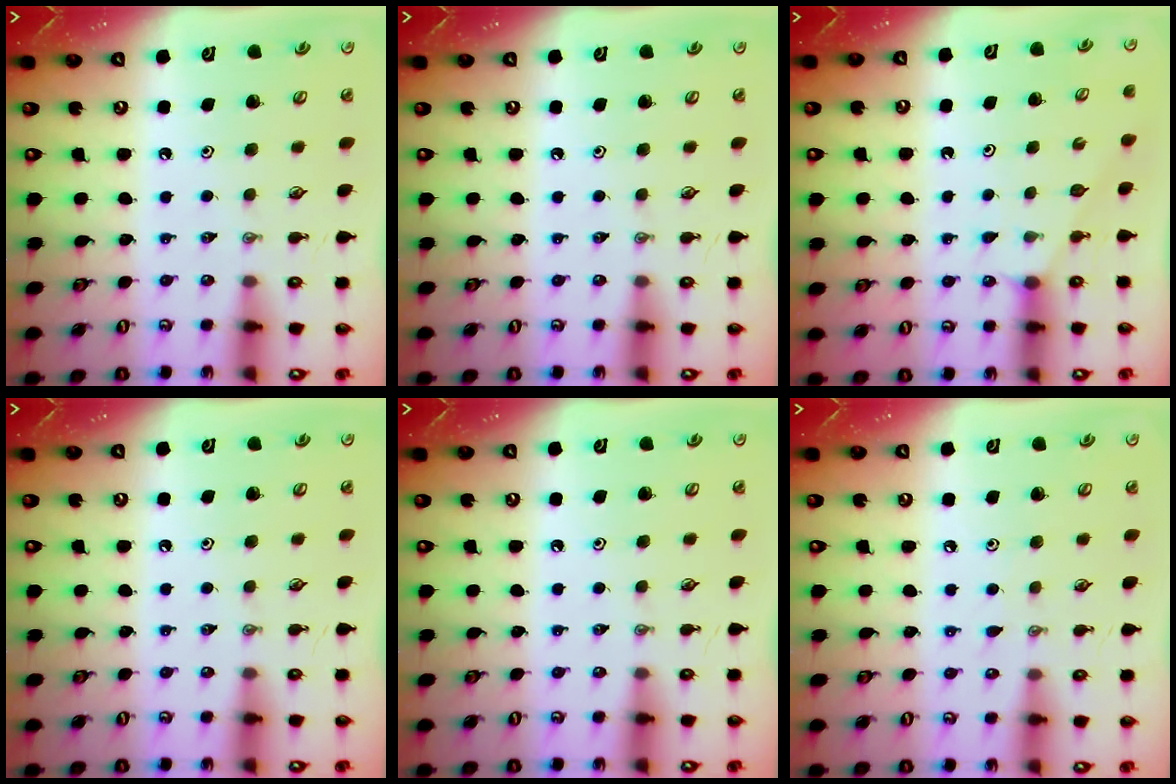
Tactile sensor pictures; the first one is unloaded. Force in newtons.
{"total": 0.0}
{"total": 2.4, "press": 2.4, "slide": 0.4}
{"total": 0.0}
{"total": 0.0}
{"total": 3.0, "press": 3.0, "slide": 0.3}